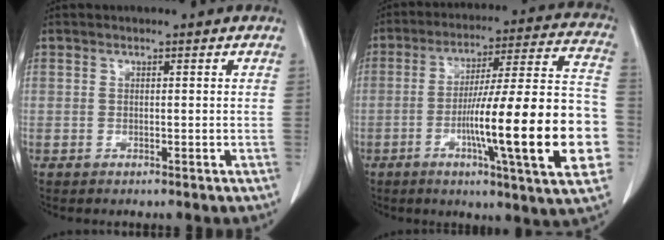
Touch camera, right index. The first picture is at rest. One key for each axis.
{"total": 24.1, "fx": -5.9, "fy": 1.3, "fz": 23.4, "tx": -0.290, "ty": 0.006, "tz": -0.088}